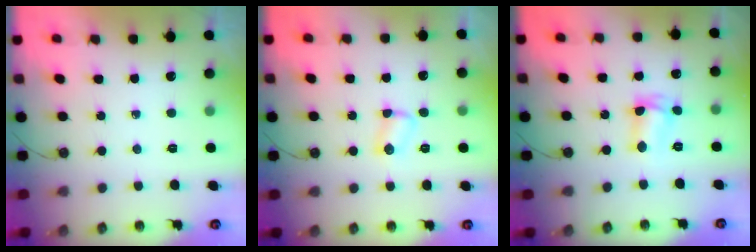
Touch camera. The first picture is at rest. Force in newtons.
{"total": 2.9, "press": 2.9, "slide": 0.5}
{"total": 5.3, "press": 5.2, "slide": 1.3}